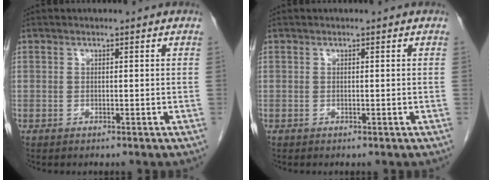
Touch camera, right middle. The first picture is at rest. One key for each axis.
{"total": 0.0}